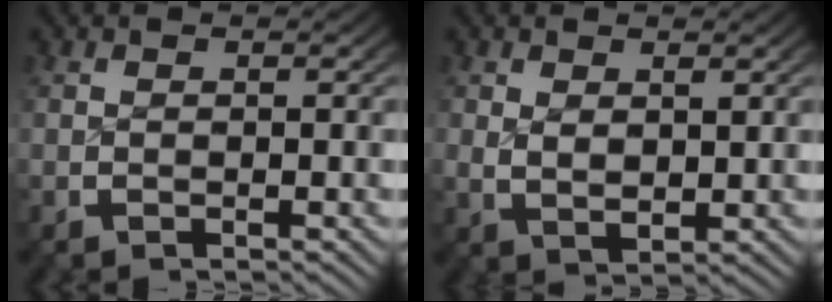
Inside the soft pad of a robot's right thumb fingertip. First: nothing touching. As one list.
[{"total": 2.0, "force": [0.9, 1.2, 1.3], "torque": [-0.028, -0.013, 0.031]}]